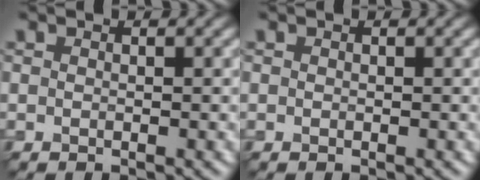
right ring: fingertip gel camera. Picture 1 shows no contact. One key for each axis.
{"total": 0.0}